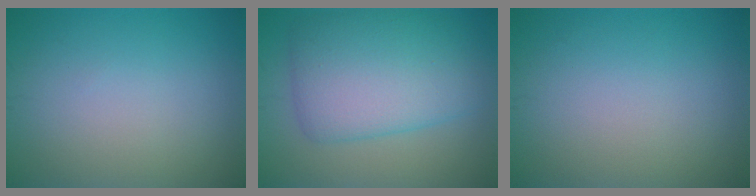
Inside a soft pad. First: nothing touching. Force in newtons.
{"total": 7.7, "press": 7.7, "slide": 0.1}
{"total": 0.0}